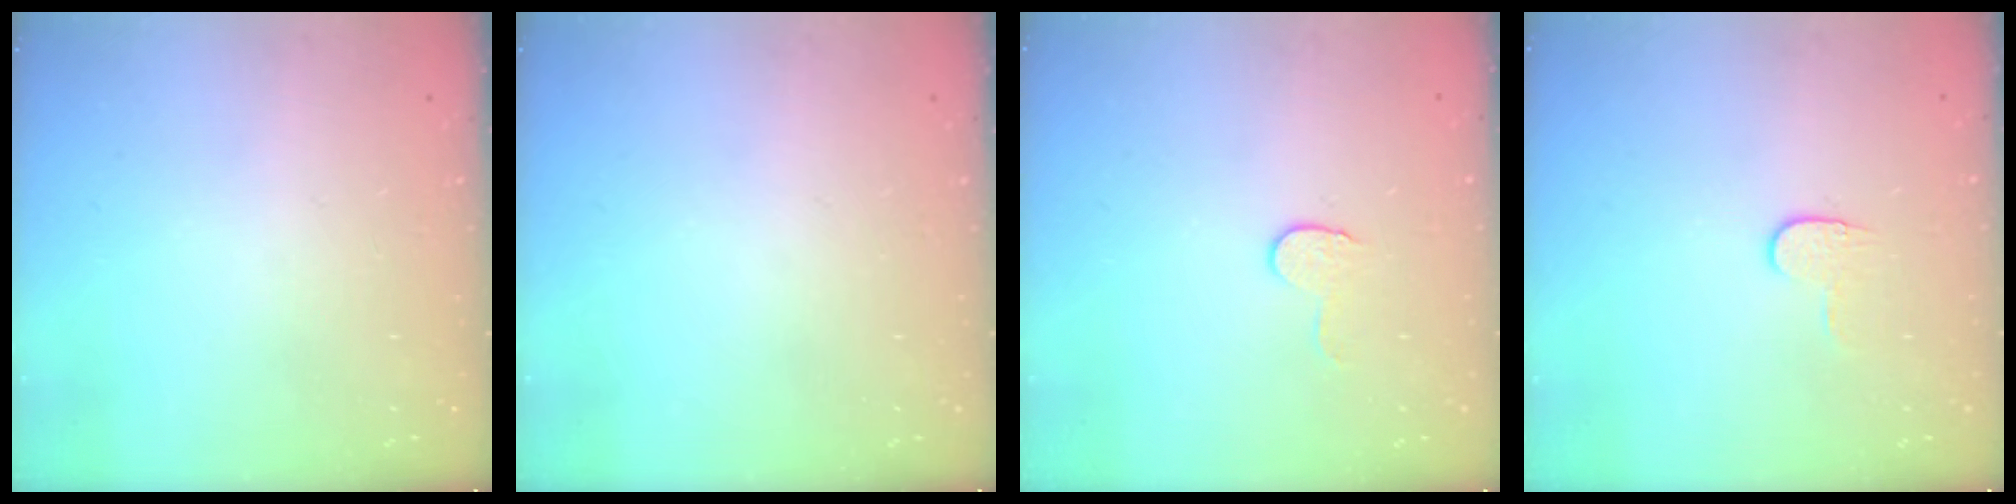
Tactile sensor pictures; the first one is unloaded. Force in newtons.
{"total": 0.0}
{"total": 4.6, "press": 4.6, "slide": 0.4}
{"total": 3.7, "press": 3.6, "slide": 0.4}